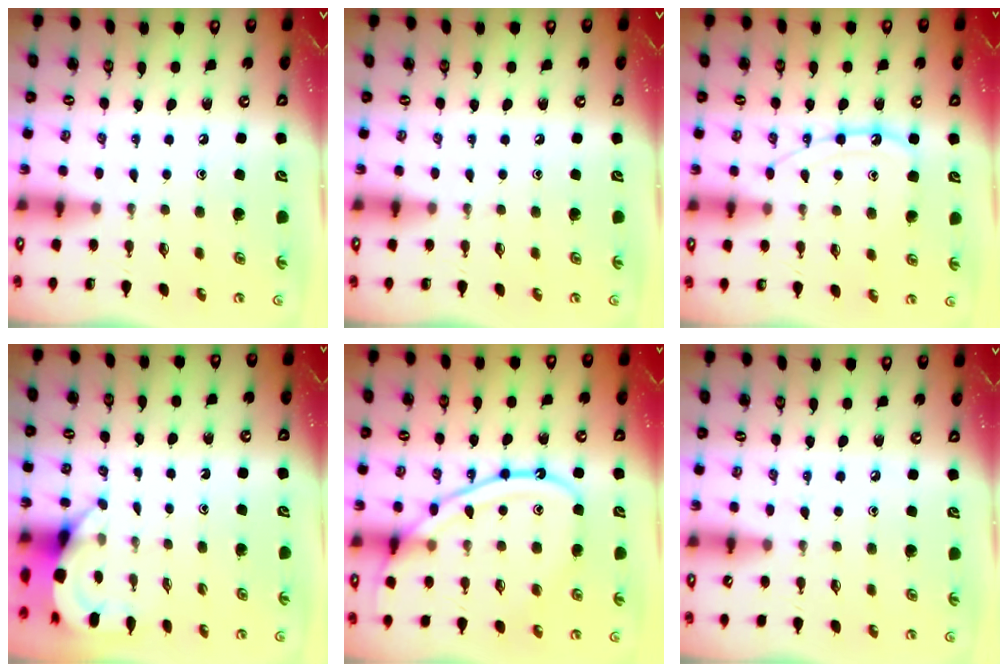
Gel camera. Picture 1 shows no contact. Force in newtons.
{"total": 0.0}
{"total": 11.1, "press": 11.0, "slide": 1.0}
{"total": 4.0, "press": 4.0, "slide": 0.3}
{"total": 14.2, "press": 14.2, "slide": 1.3}
{"total": 3.6, "press": 3.5, "slide": 0.6}